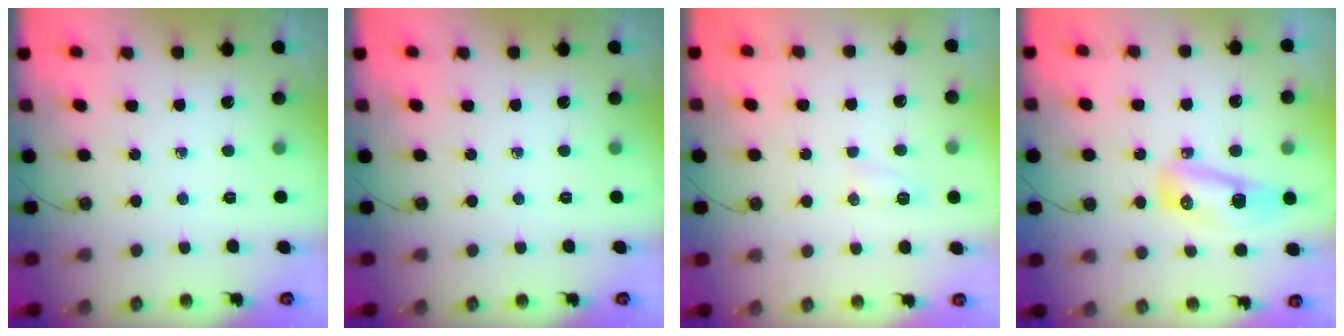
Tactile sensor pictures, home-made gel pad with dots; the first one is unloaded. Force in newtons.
{"total": 0.0}
{"total": 11.0, "press": 5.2, "slide": 9.7}
{"total": 16.0, "press": 12.2, "slide": 10.3}